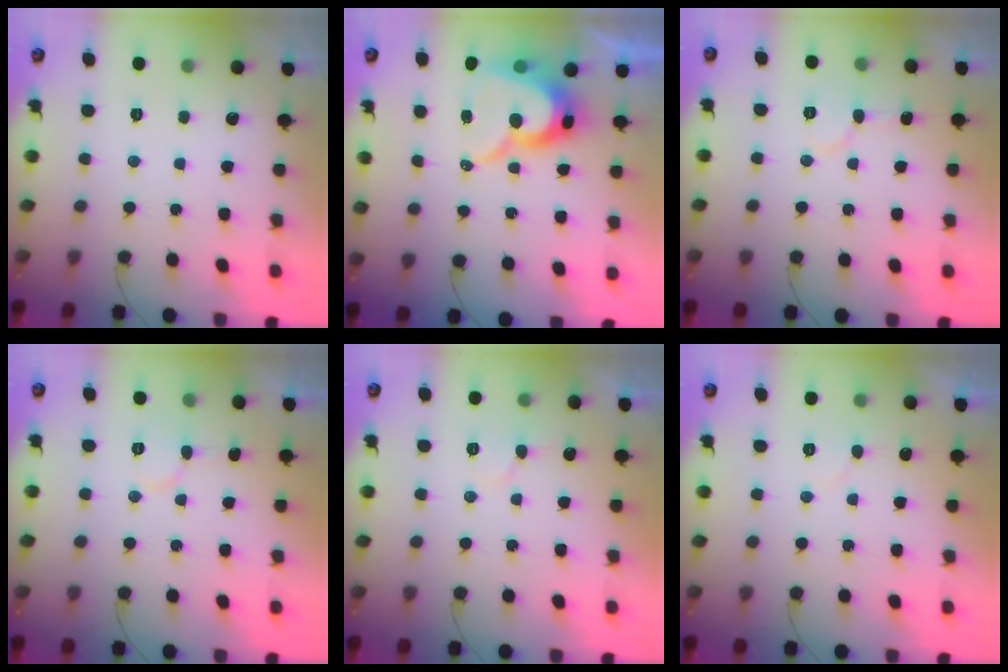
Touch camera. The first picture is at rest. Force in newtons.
{"total": 14.7, "press": 14.7, "slide": 1.4}
{"total": 6.3, "press": 6.2, "slide": 0.5}
{"total": 5.5, "press": 5.5, "slide": 0.5}
{"total": 6.8, "press": 6.7, "slide": 0.7}
{"total": 3.6, "press": 3.5, "slide": 0.4}